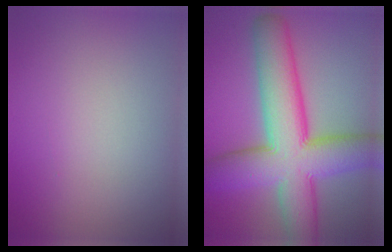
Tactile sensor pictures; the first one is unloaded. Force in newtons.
{"total": 12.2, "press": 12.2, "slide": 0.4}